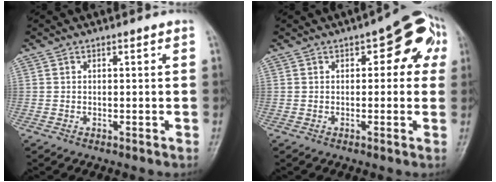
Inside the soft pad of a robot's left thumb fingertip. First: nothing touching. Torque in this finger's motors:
{"motor_torque": [-0.08, 0.61, 0.13, -0.02, 0.05]}